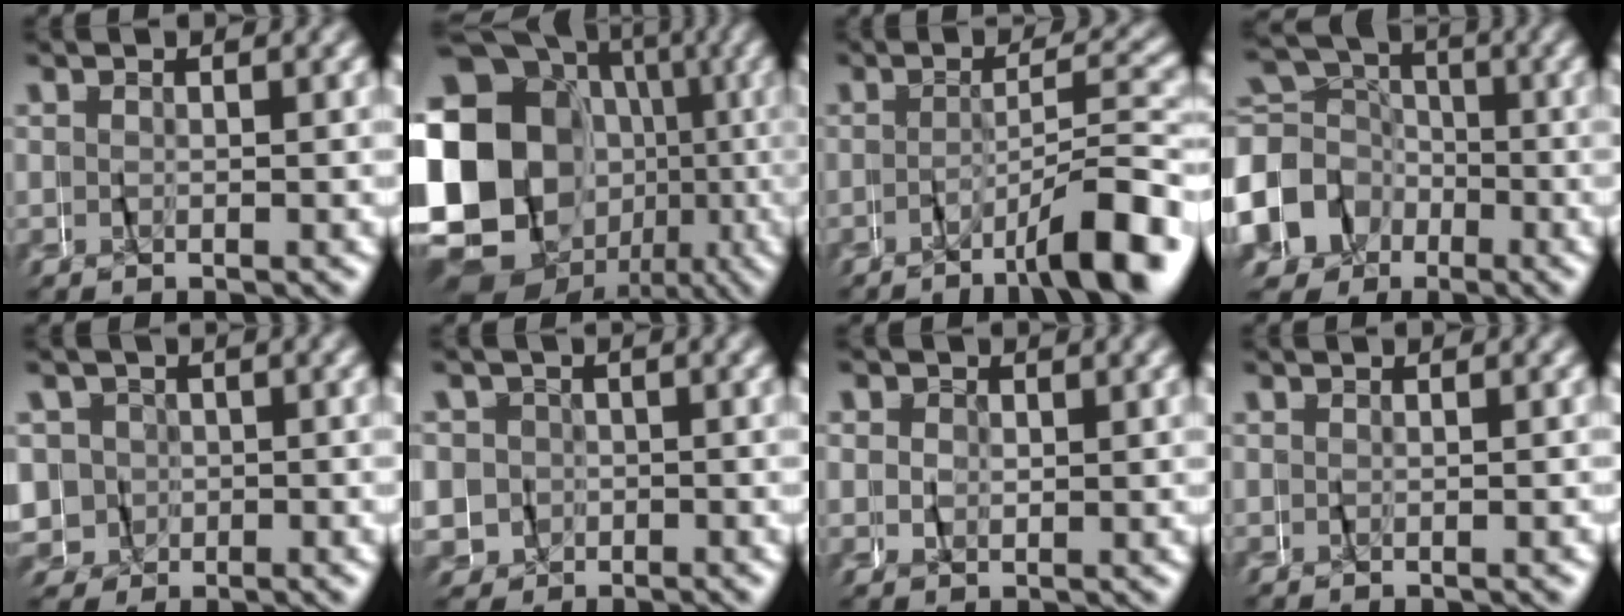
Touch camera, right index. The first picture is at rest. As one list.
[{"total": 18.4, "force": [-2.3, 14.7, 10.8], "torque": [-0.214, -0.046, -0.025]}, {"total": 7.0, "force": [-4.9, 0.3, 5.0], "torque": [-0.074, 0.005, -0.081]}, {"total": 12.5, "force": [-2.6, 11.4, 4.3], "torque": [-0.100, -0.039, -0.053]}, {"total": 8.5, "force": [-0.7, 8.2, 2.1], "torque": [-0.070, -0.022, -0.015]}, {"total": 6.2, "force": [-0.4, 6.0, 1.2], "torque": [-0.046, -0.012, -0.010]}, {"total": 1.3, "force": [0.9, 0.8, -0.5], "torque": [0.012, 0.001, 0.015]}, {"total": 0.5, "force": [-0.4, -0.4, 0.0], "torque": [0.001, -0.001, -0.004]}]